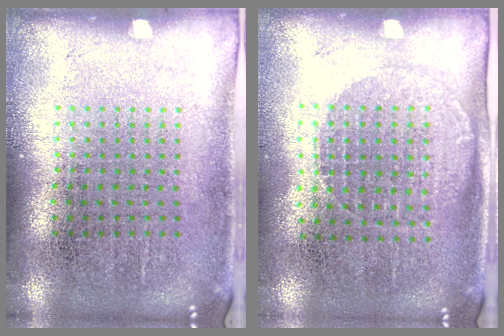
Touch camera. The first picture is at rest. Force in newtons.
{"total": 1.2, "press": 1.1, "slide": 0.6}